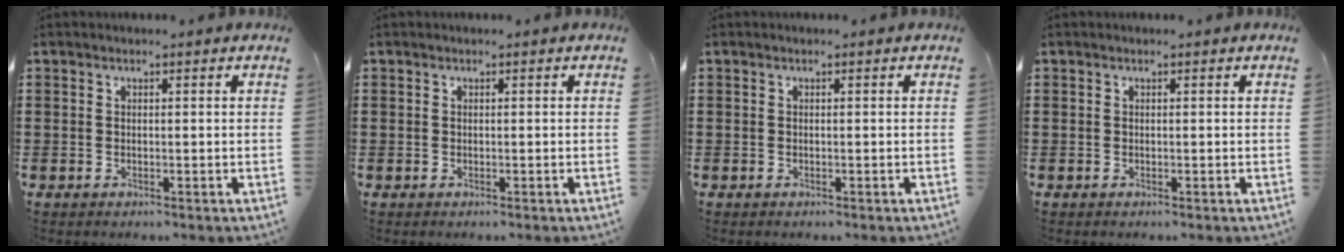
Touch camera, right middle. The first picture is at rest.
{"total": 0.5, "force": [0.0, 0.5, -0.1], "torque": [0.000, 0.006, -0.002]}
{"total": 0.0}
{"total": 0.0}